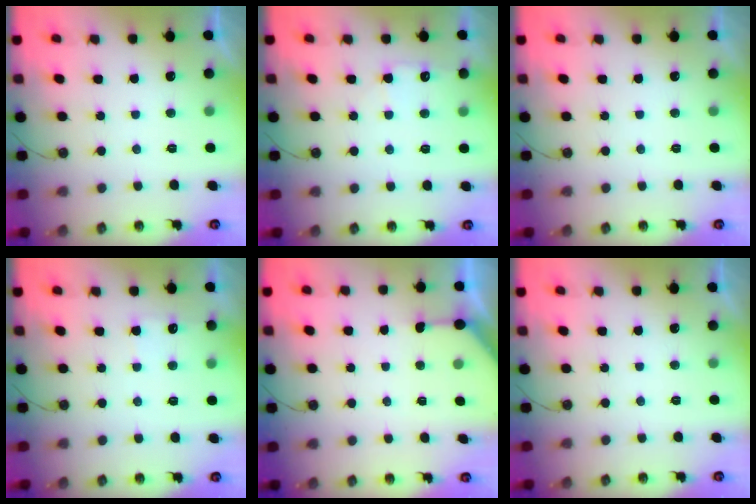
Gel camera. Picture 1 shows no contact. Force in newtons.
{"total": 6.1, "press": 6.1, "slide": 0.7}
{"total": 0.0}
{"total": 4.1, "press": 4.0, "slide": 0.4}
{"total": 2.7, "press": 2.7, "slide": 0.4}
{"total": 0.0}